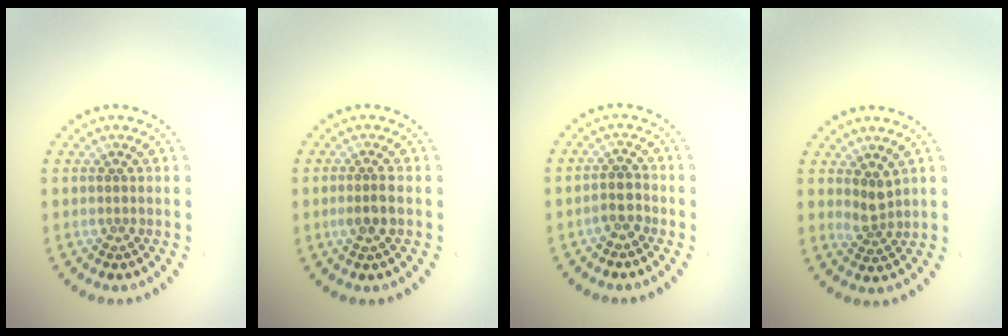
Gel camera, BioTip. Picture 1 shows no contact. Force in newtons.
{"total": 1.7, "press": 1.6, "slide": 0.7}
{"total": 1.7, "press": 1.4, "slide": 1.0}
{"total": 1.9, "press": 1.4, "slide": 1.2}